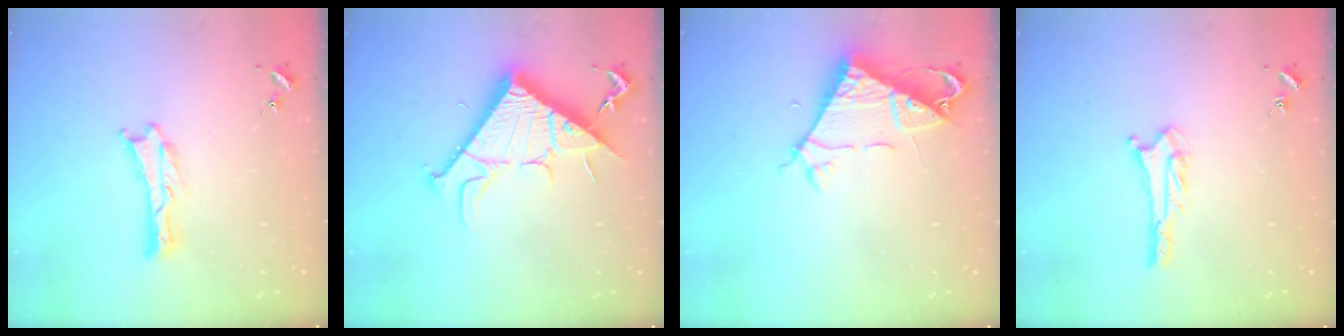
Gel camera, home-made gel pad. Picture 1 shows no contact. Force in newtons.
{"total": 12.4, "press": 12.4, "slide": 0.2}
{"total": 7.3, "press": 7.3, "slide": 0.3}
{"total": 2.8, "press": 2.8, "slide": 0.2}